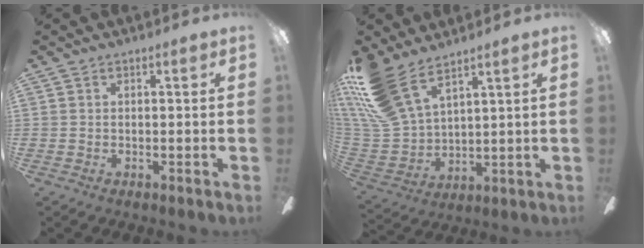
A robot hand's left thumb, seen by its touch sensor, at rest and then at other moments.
{"total": 16.2, "force": [11.4, 7.0, 9.1], "torque": [-0.233, -0.057, 0.215]}